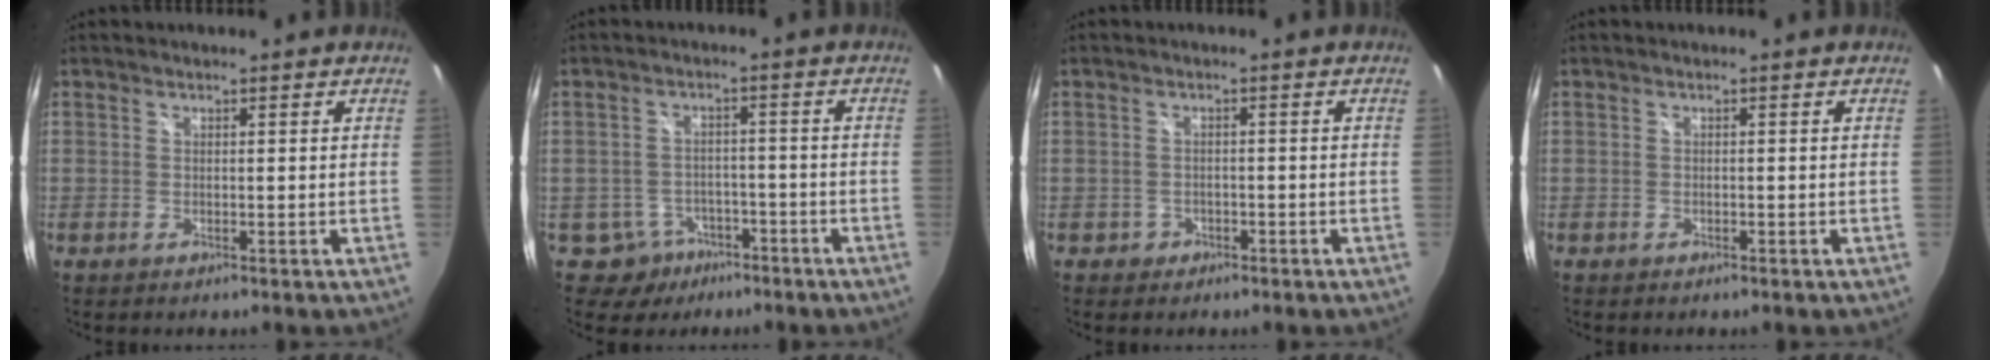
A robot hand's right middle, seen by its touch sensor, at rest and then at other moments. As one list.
[{"total": 5.9, "force": [-3.8, 4.5, 0.8], "torque": [-0.026, 0.017, -0.046]}, {"total": 2.3, "force": [-1.1, 1.9, 0.4], "torque": [-0.013, 0.000, -0.016]}, {"total": 0.7, "force": [-0.6, 0.5, 0.1], "torque": [-0.006, -0.002, -0.009]}]